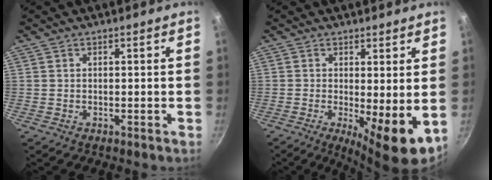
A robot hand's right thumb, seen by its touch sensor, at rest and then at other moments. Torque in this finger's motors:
{"motor_torque": [0.18, 1.14, 0.07, -0.04, 0.08]}